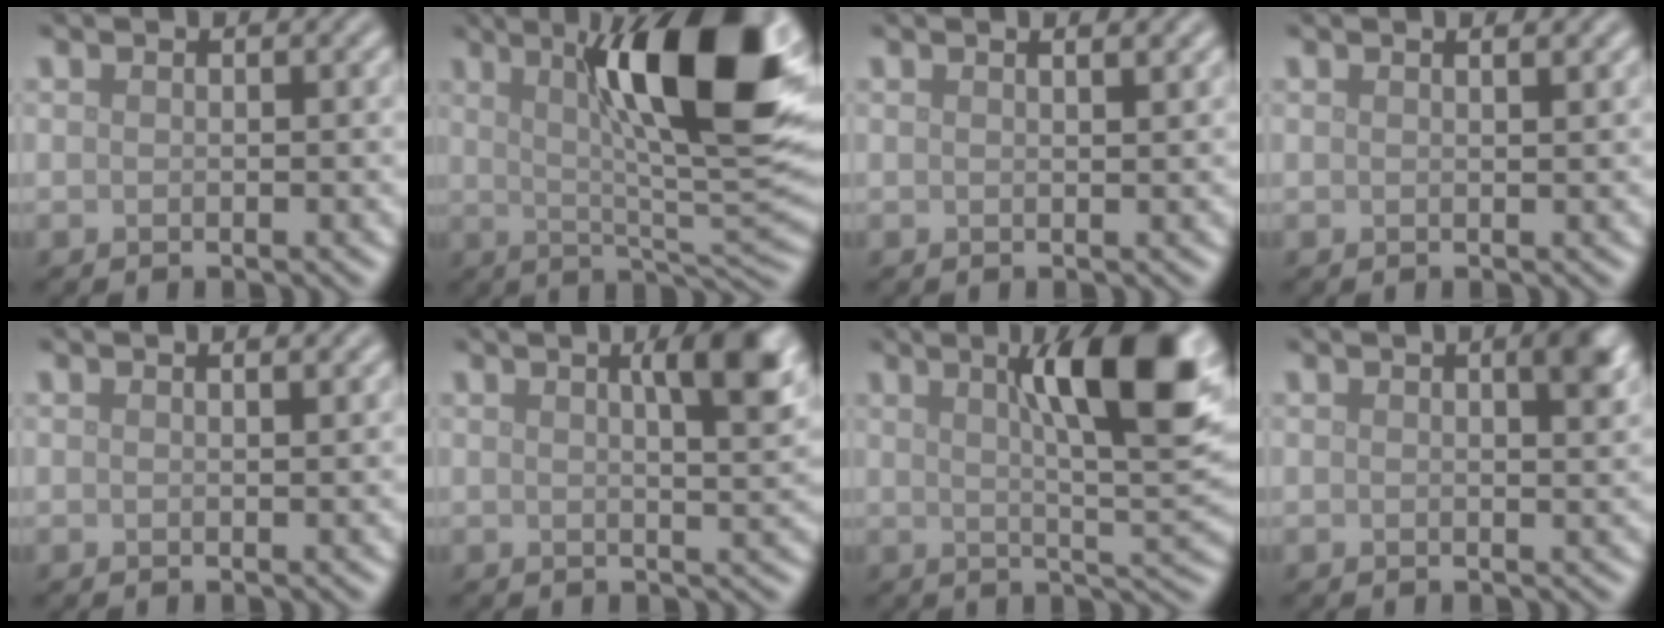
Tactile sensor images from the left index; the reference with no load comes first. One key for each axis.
{"total": 13.7, "fx": 4.9, "fy": 3.0, "fz": 12.5, "tx": -0.171, "ty": 0.009, "tz": 0.077}
{"total": 1.7, "fx": 1.1, "fy": 0.6, "fz": 1.2, "tx": -0.012, "ty": 0.006, "tz": 0.002}
{"total": 1.4, "fx": 0.9, "fy": 0.4, "fz": 1.0, "tx": -0.010, "ty": 0.001, "tz": 0.005}
{"total": 1.1, "fx": 0.7, "fy": 0.3, "fz": 0.8, "tx": -0.006, "ty": 0.002, "tz": 0.004}
{"total": 5.2, "fx": 2.0, "fy": 1.3, "fz": 4.7, "tx": -0.046, "ty": 0.009, "tz": 0.021}
{"total": 10.5, "fx": 3.9, "fy": 2.1, "fz": 9.5, "tx": -0.126, "ty": 0.008, "tz": 0.058}
{"total": 2.5, "fx": 1.1, "fy": 0.6, "fz": 2.2, "tx": -0.020, "ty": 0.006, "tz": 0.013}